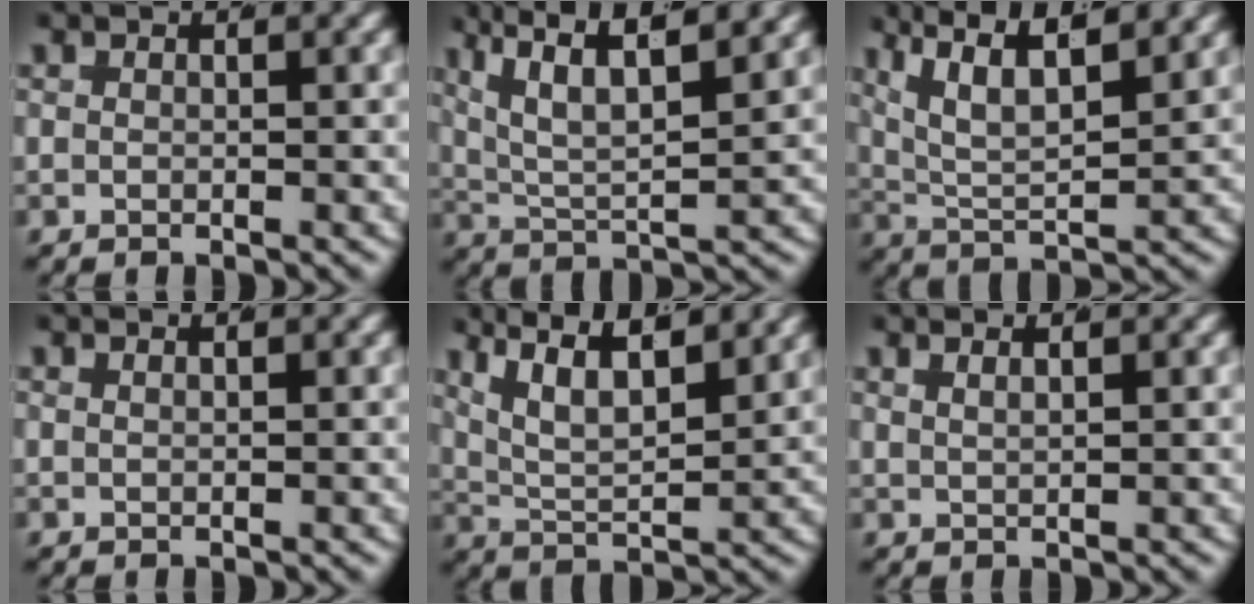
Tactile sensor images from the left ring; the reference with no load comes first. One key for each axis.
{"total": 6.7, "fx": 2.4, "fy": 4.0, "fz": 4.8, "tx": -0.111, "ty": -0.021, "tz": 0.040}
{"total": 7.8, "fx": 2.8, "fy": 5.0, "fz": 5.3, "tx": -0.122, "ty": -0.015, "tz": 0.042}
{"total": 0.6, "fx": 0.5, "fy": 0.1, "fz": 0.2, "tx": 0.000, "ty": 0.002, "tz": 0.008}
{"total": 9.0, "fx": 3.0, "fy": 6.1, "fz": 5.9, "tx": -0.126, "ty": -0.011, "tz": 0.040}
{"total": 2.3, "fx": 1.5, "fy": 1.1, "fz": 1.4, "tx": -0.015, "ty": 0.009, "tz": 0.021}